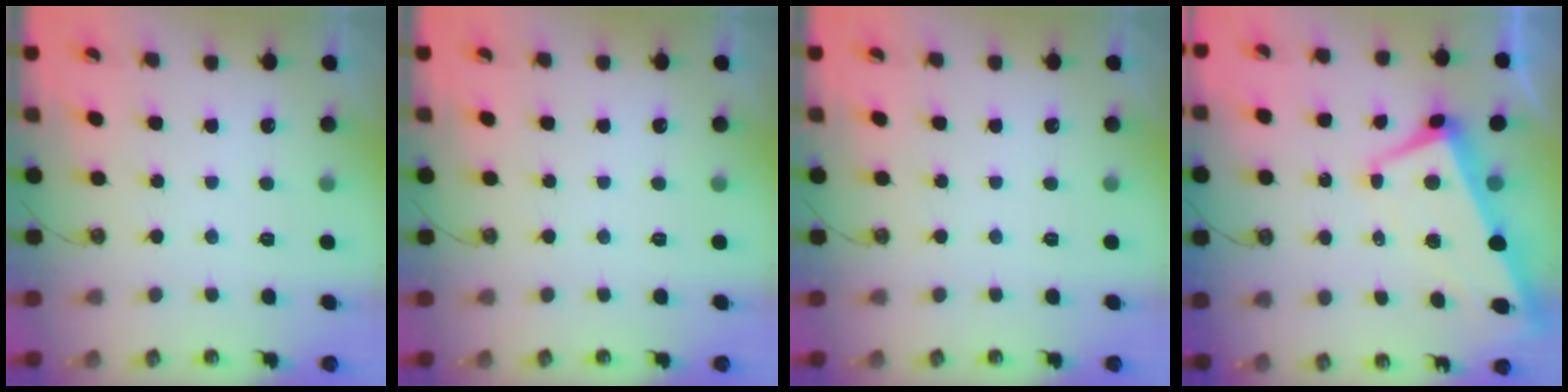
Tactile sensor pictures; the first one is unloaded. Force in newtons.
{"total": 0.0}
{"total": 0.0}
{"total": 1.6, "press": 0.9, "slide": 1.3}